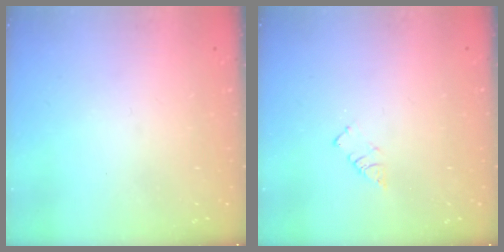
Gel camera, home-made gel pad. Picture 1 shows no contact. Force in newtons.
{"total": 2.9, "press": 2.9, "slide": 0.4}